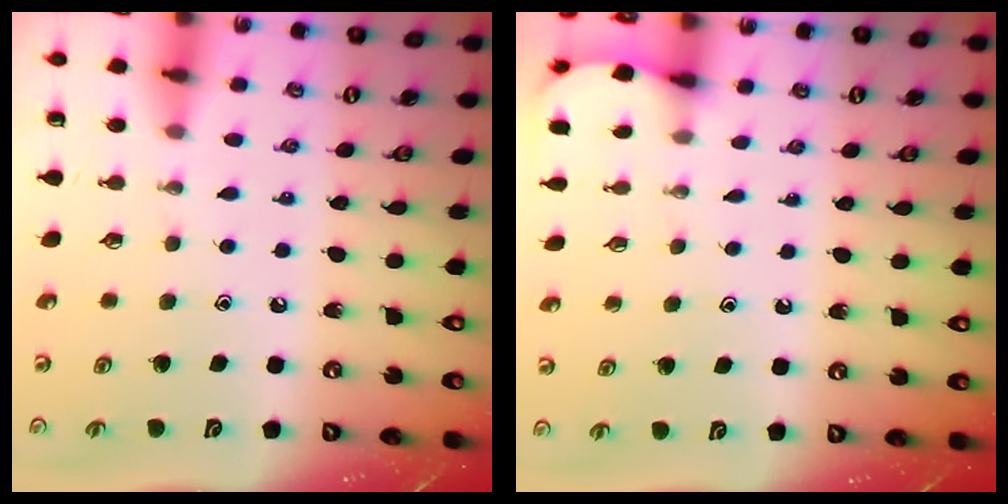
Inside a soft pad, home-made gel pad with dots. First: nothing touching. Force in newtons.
{"total": 1.8, "press": 1.7, "slide": 0.2}